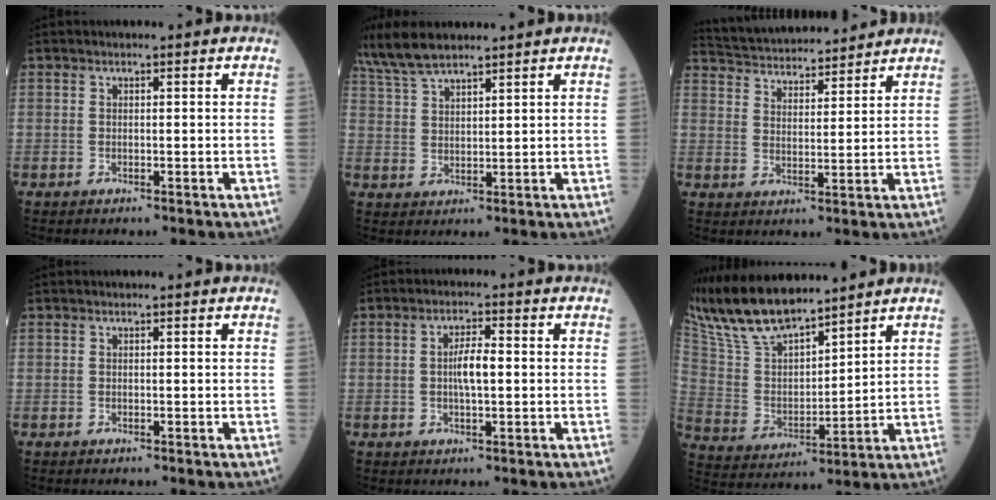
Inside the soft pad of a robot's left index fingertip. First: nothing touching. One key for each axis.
{"total": 8.4, "fx": 7.2, "fy": 1.5, "fz": 4.1, "tx": -0.096, "ty": 0.019, "tz": 0.144}
{"total": 15.1, "fx": 14.3, "fy": 2.5, "fz": 4.3, "tx": -0.077, "ty": 0.032, "tz": 0.226}
{"total": 0.0}
{"total": 4.0, "fx": -0.1, "fy": 0.9, "fz": 3.9, "tx": -0.073, "ty": 0.004, "tz": -0.005}
{"total": 16.5, "fx": 14.4, "fy": 3.6, "fz": 7.3, "tx": -0.159, "ty": 0.017, "tz": 0.286}